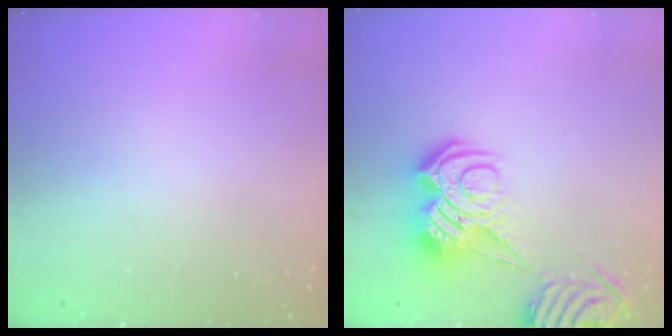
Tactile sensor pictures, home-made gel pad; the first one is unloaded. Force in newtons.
{"total": 10.5, "press": 10.4, "slide": 0.9}